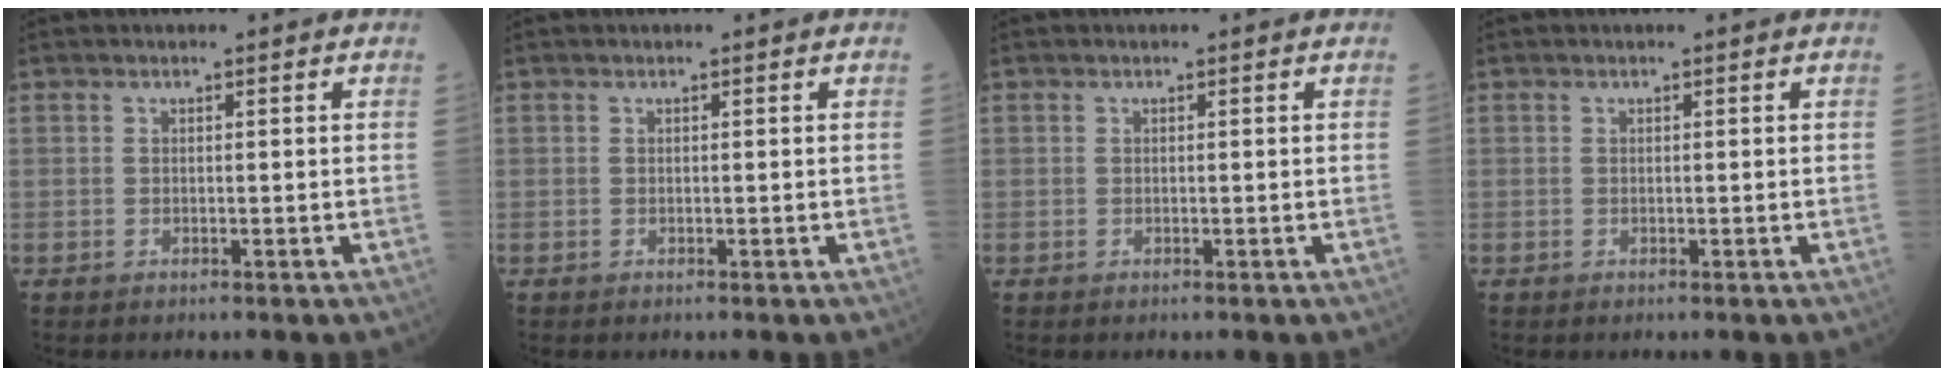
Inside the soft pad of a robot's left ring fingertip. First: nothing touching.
{"total": 0.0}
{"total": 0.0}
{"total": 0.0}